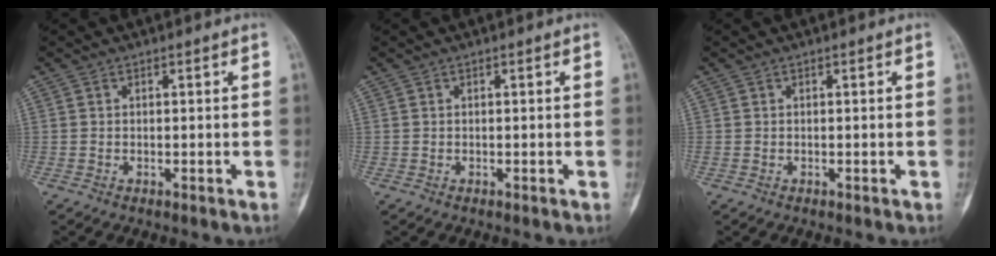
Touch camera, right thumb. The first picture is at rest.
{"total": 0.0}
{"total": 0.5, "force": [-0.1, 0.4, 0.3], "torque": [-0.010, 0.001, 0.002]}